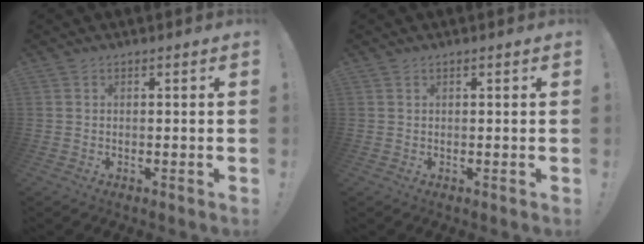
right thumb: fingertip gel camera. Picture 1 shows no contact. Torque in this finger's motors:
{"motor_torque": [-0.08, 0.16, -0.18, 0.08, 0.02]}